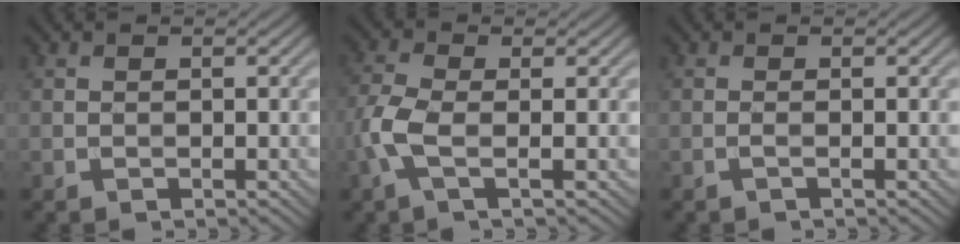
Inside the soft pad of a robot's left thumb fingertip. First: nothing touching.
{"total": 4.6, "force": [-1.1, 1.5, 4.2], "torque": [-0.110, 0.002, -0.033]}
{"total": 0.7, "force": [-0.2, 0.0, 0.7], "torque": [-0.014, 0.002, -0.009]}